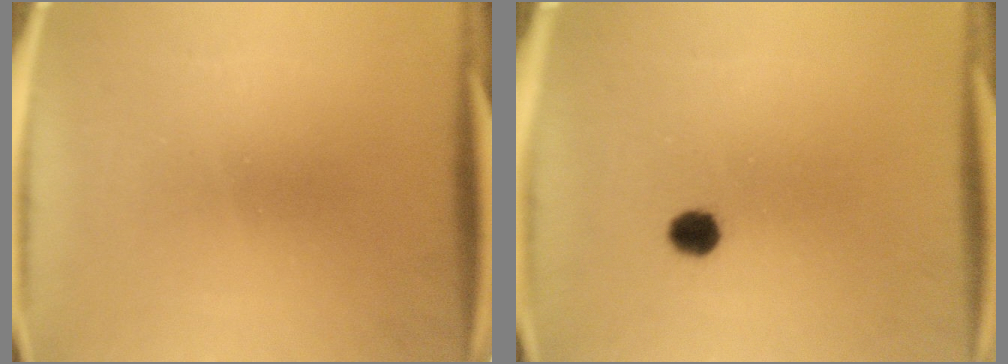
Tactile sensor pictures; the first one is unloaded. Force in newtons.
{"total": 3.0}